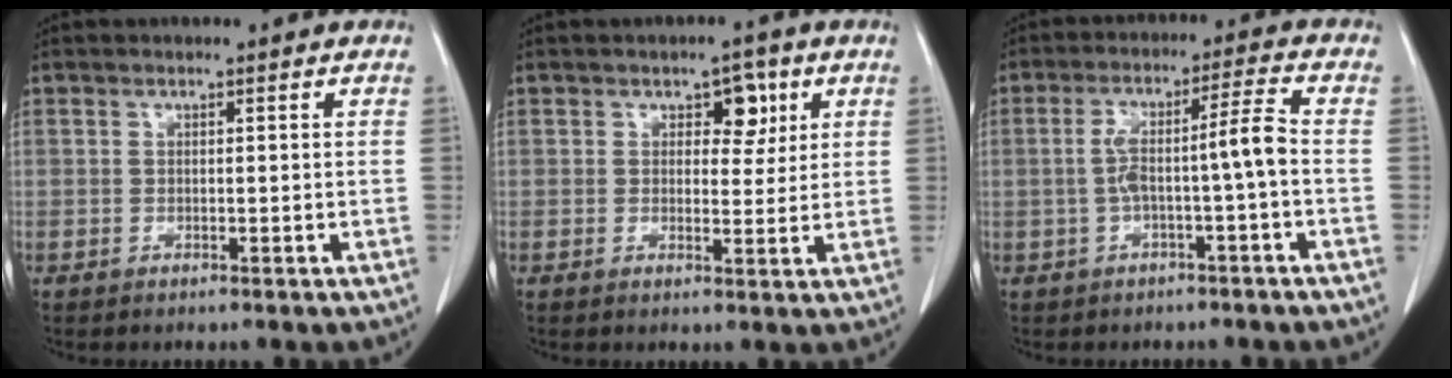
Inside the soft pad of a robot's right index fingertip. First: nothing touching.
{"total": 4.1, "force": [1.8, 2.4, 2.8], "torque": [-0.030, 0.006, 0.025]}
{"total": 6.7, "force": [-1.3, -0.2, 6.6], "torque": [-0.125, 0.028, -0.016]}